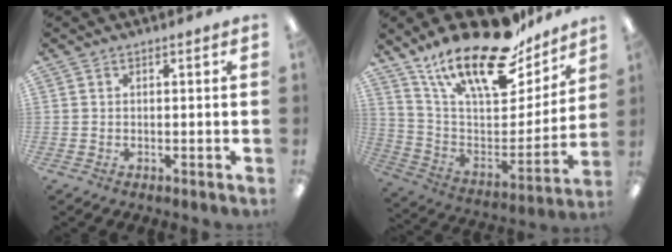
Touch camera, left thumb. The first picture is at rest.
{"total": 23.6, "force": [17.6, 8.8, 13.1], "torque": [-0.209, -0.115, 0.298]}